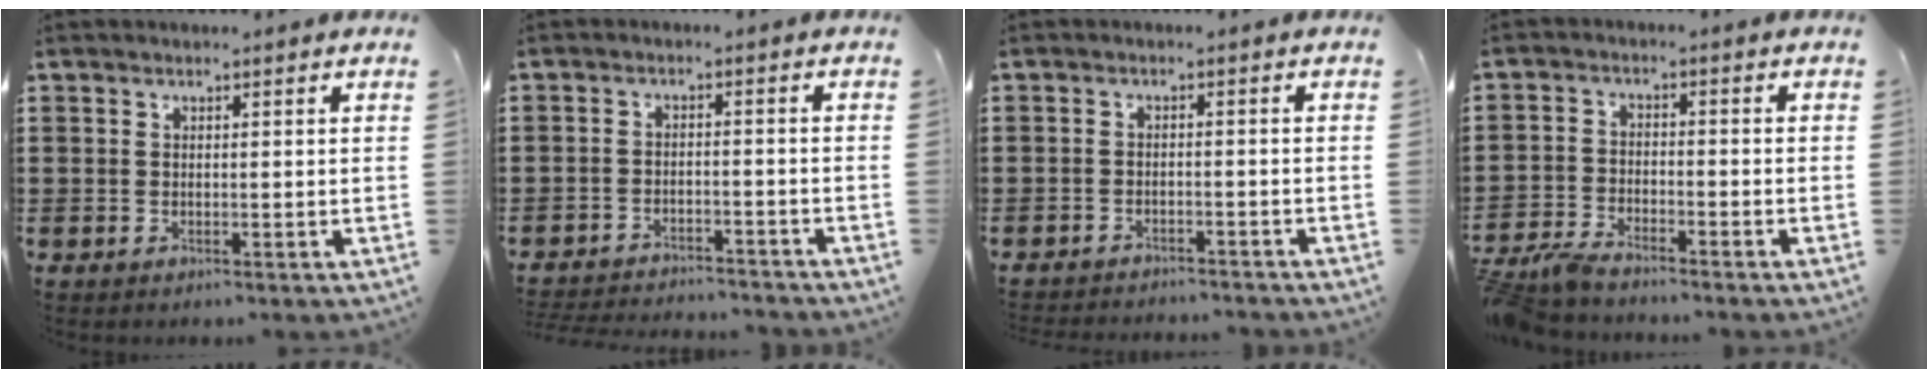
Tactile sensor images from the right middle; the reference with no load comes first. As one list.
[{"total": 3.1, "force": [-3.1, 0.2, 0.1], "torque": [-0.008, 0.000, -0.067]}, {"total": 2.0, "force": [-2.0, 0.0, 0.0], "torque": [-0.007, -0.001, -0.043]}, {"total": 4.2, "force": [-4.0, 0.4, 1.3], "torque": [-0.046, -0.007, -0.084]}]